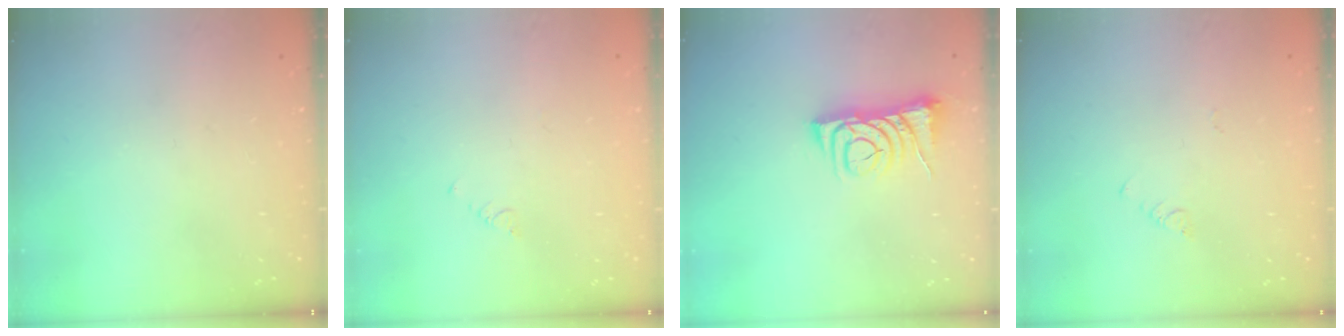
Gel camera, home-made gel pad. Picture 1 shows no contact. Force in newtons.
{"total": 0.7, "press": 0.6, "slide": 0.2}
{"total": 7.3, "press": 7.2, "slide": 0.9}
{"total": 1.9, "press": 1.9, "slide": 0.4}